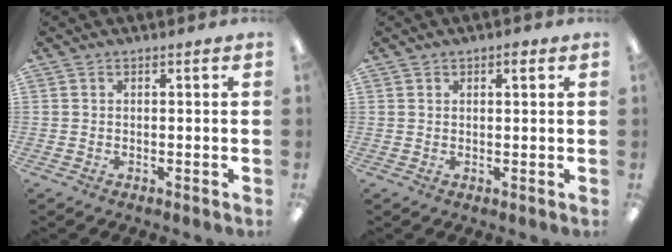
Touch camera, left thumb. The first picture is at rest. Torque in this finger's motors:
{"motor_torque": [-0.17, 0.04, -0.05, -0.12, -0.01]}